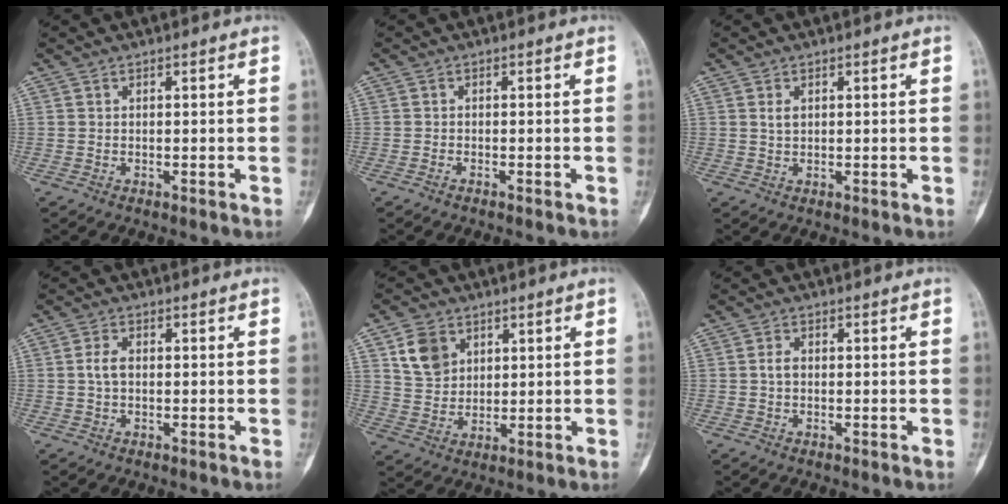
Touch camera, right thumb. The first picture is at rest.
{"total": 0.6, "force": [-0.5, 0.3, 0.2], "torque": [-0.002, 0.002, -0.011]}
{"total": 1.7, "force": [0.6, 1.1, 1.1], "torque": [-0.012, -0.001, 0.012]}
{"total": 2.9, "force": [0.1, 1.9, 2.2], "torque": [-0.040, 0.005, -0.004]}
{"total": 7.8, "force": [3.5, 6.1, 3.5], "torque": [-0.037, -0.014, 0.072]}
{"total": 2.0, "force": [0.0, 1.4, 1.4], "torque": [-0.021, 0.005, -0.004]}